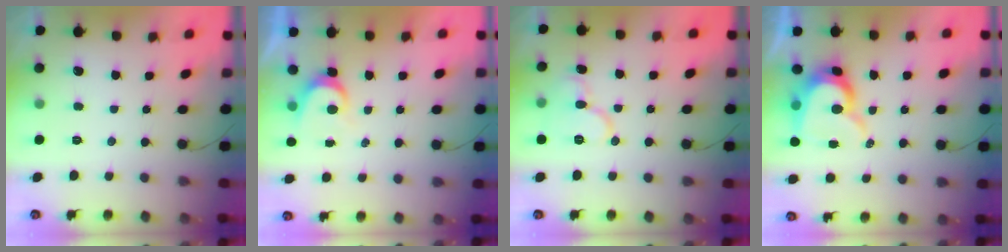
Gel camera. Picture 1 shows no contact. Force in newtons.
{"total": 4.1, "press": 4.1, "slide": 0.5}
{"total": 11.3, "press": 11.2, "slide": 1.2}
{"total": 12.8, "press": 12.7, "slide": 1.2}